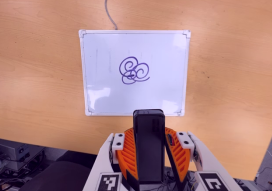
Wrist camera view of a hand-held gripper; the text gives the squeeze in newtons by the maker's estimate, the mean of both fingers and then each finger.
{"total": 6.6, "left": 5.4, "right": 7.7}